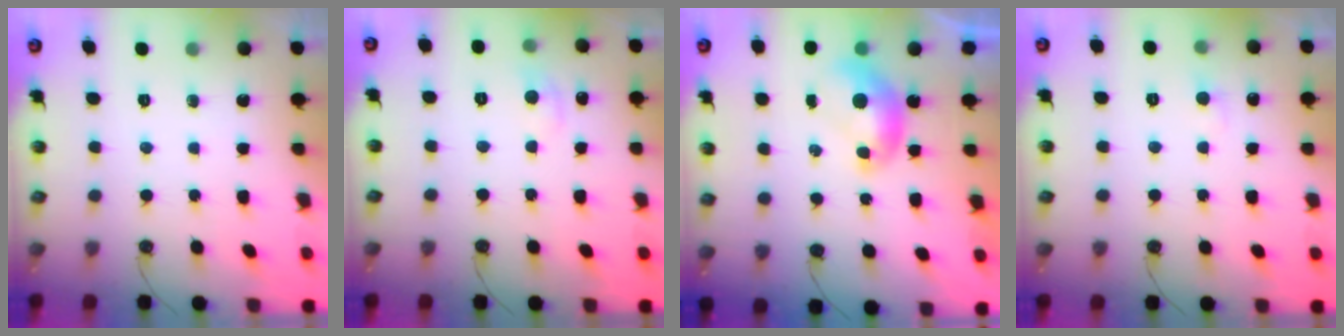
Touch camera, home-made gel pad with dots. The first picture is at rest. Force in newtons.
{"total": 0.9, "press": 0.3, "slide": 0.8}
{"total": 0.0}
{"total": 0.8, "press": 0.4, "slide": 0.7}